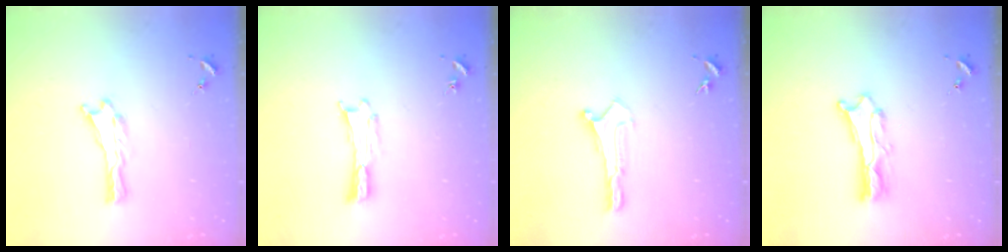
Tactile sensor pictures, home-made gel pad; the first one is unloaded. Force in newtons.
{"total": 0.0}
{"total": 0.0}
{"total": 2.6, "press": 2.6, "slide": 0.3}